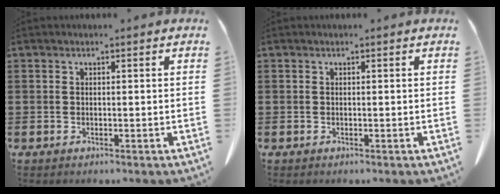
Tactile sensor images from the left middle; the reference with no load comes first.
{"total": 0.0}